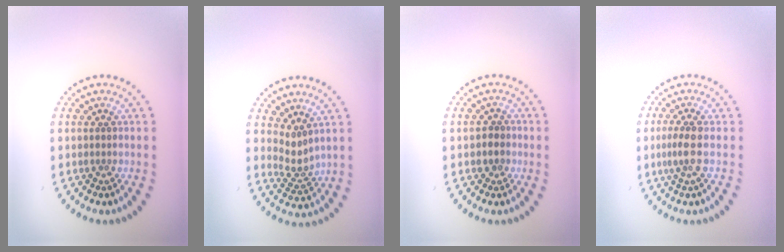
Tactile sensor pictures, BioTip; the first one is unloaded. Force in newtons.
{"total": 2.1, "press": 1.4, "slide": 1.5}
{"total": 1.2, "press": 1.0, "slide": 0.6}
{"total": 1.9, "press": 1.6, "slide": 1.1}